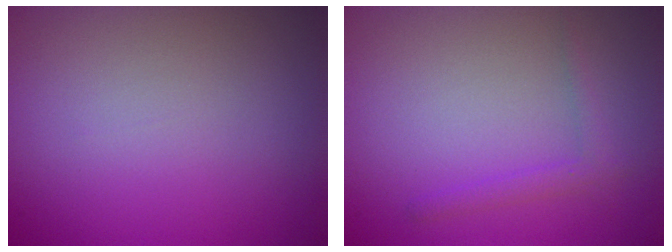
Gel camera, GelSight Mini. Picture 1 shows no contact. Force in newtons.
{"total": 1.3, "press": 1.3, "slide": 0.1}